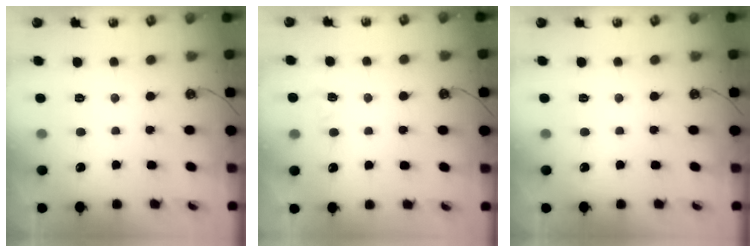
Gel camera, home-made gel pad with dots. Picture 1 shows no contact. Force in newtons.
{"total": 2.6, "press": 2.6, "slide": 0.4}
{"total": 0.0}